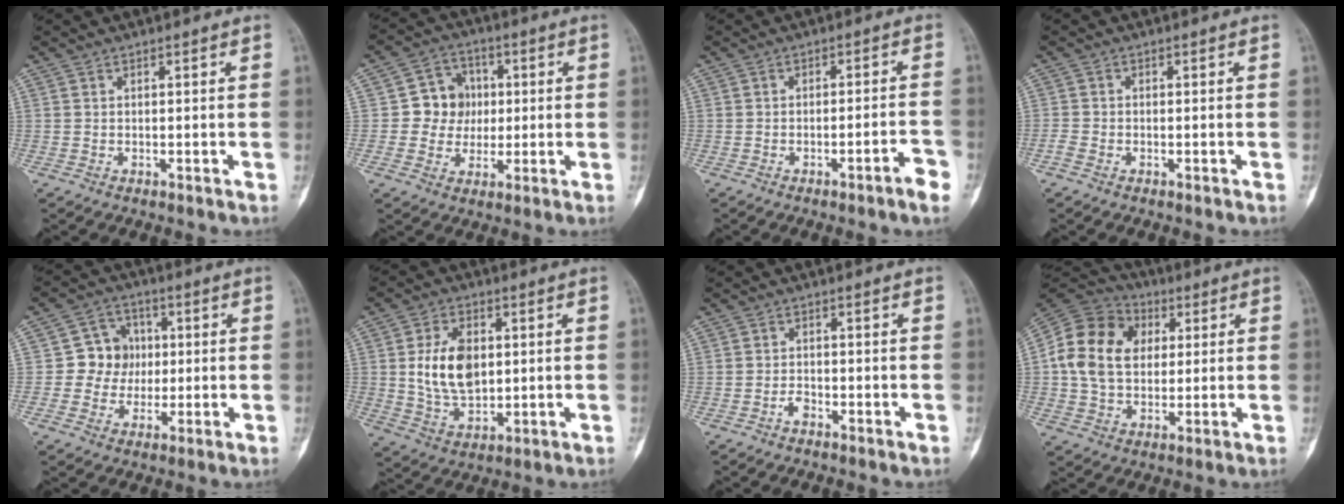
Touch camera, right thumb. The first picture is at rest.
{"total": 8.5, "force": [0.5, 7.9, 2.9], "torque": [0.003, 0.013, 0.003]}
{"total": 4.6, "force": [-2.6, 0.3, 3.7], "torque": [-0.056, 0.022, -0.035]}
{"total": 1.7, "force": [-1.0, 1.0, 0.8], "torque": [-0.020, 0.002, -0.024]}
{"total": 8.1, "force": [0.3, 7.6, 2.7], "torque": [0.005, 0.015, -0.003]}
{"total": 11.6, "force": [1.6, 7.4, 8.8], "torque": [-0.142, -0.010, 0.038]}
{"total": 1.6, "force": [-1.1, 0.8, 0.8], "torque": [-0.015, 0.005, -0.022]}
{"total": 17.2, "force": [2.8, 12.9, 10.9], "torque": [-0.189, 0.016, 0.045]}